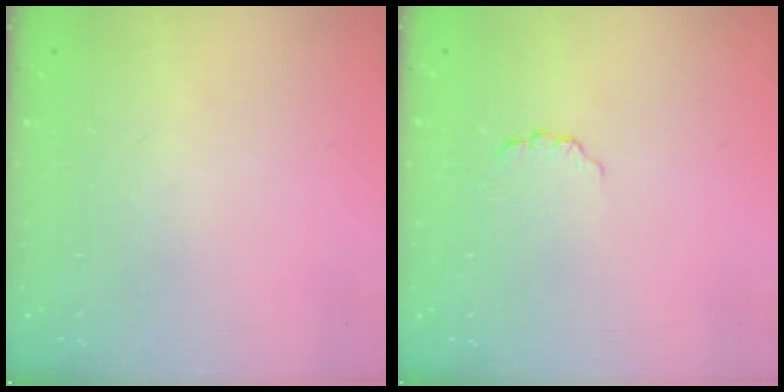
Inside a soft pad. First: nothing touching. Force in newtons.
{"total": 3.3, "press": 3.3, "slide": 0.3}